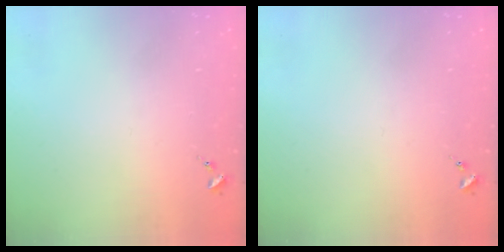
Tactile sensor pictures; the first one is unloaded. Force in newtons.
{"total": 0.0}